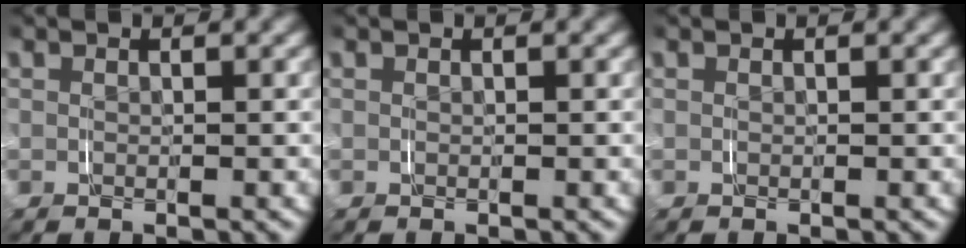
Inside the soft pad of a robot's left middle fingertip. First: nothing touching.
{"total": 0.0}
{"total": 0.0}